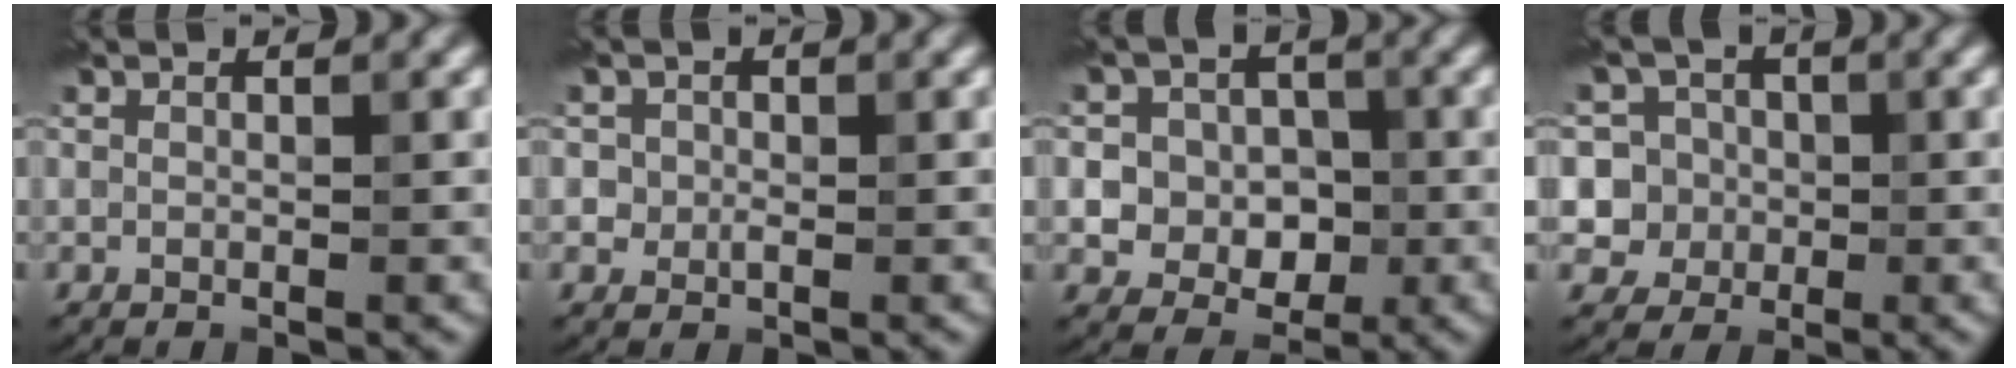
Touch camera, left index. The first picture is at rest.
{"total": 1.4, "force": [0.0, 1.3, 0.5], "torque": [-0.004, -0.002, -0.004]}
{"total": 6.2, "force": [-0.2, 5.7, 2.5], "torque": [-0.025, 0.027, -0.027]}
{"total": 6.9, "force": [1.2, 6.5, 2.0], "torque": [-0.033, 0.029, 0.004]}